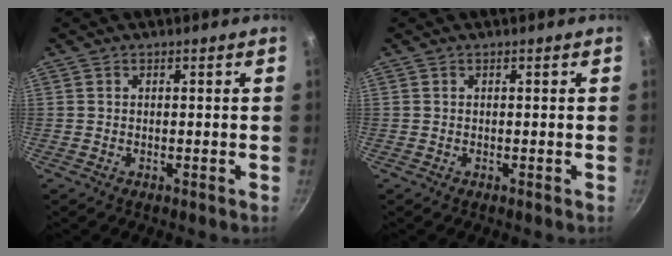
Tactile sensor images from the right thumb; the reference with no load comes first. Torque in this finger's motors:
{"motor_torque": [-0.29, 0.03, 0.20, -0.15, 0.04]}